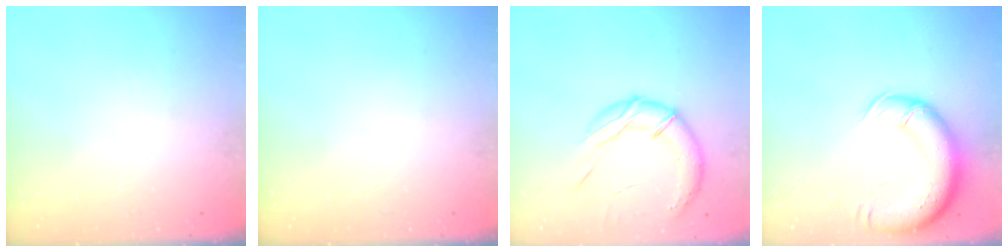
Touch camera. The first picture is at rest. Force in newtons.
{"total": 0.0}
{"total": 14.9, "press": 14.7, "slide": 2.3}
{"total": 13.2, "press": 12.8, "slide": 3.3}